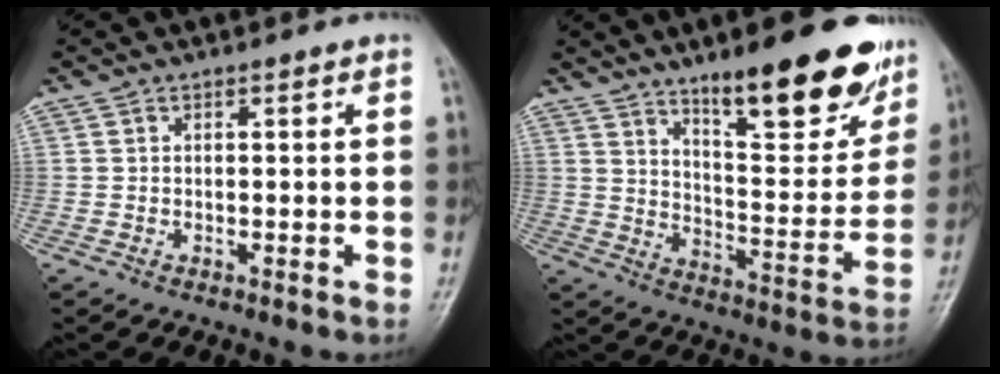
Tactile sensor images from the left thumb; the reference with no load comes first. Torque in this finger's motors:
{"motor_torque": [1.65, 1.15, 1.42, -1.35, 0.28]}